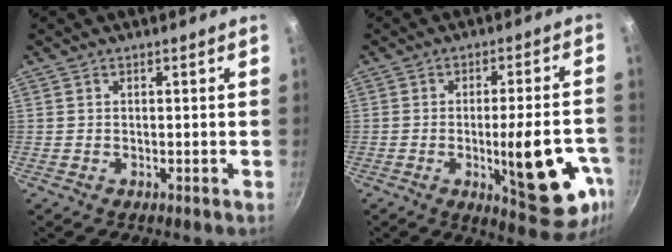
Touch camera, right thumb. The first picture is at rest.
{"total": 17.3, "force": [-5.2, 5.2, 15.6], "torque": [-0.182, 0.009, -0.062]}